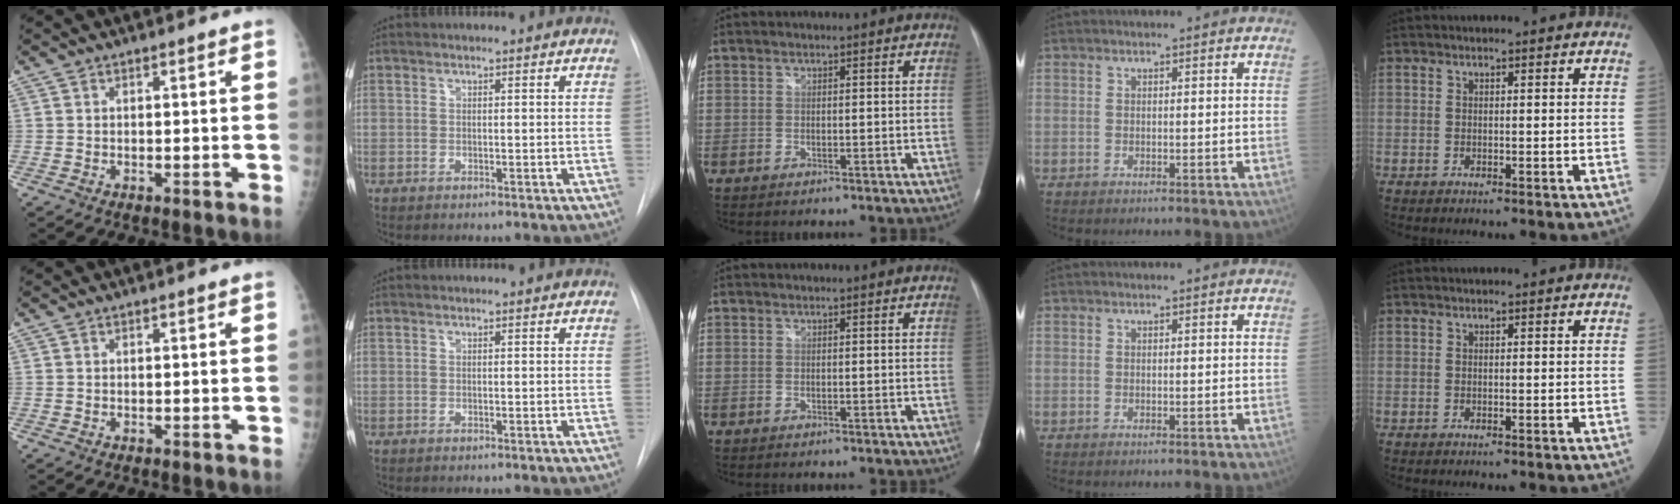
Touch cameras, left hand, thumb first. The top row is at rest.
{}